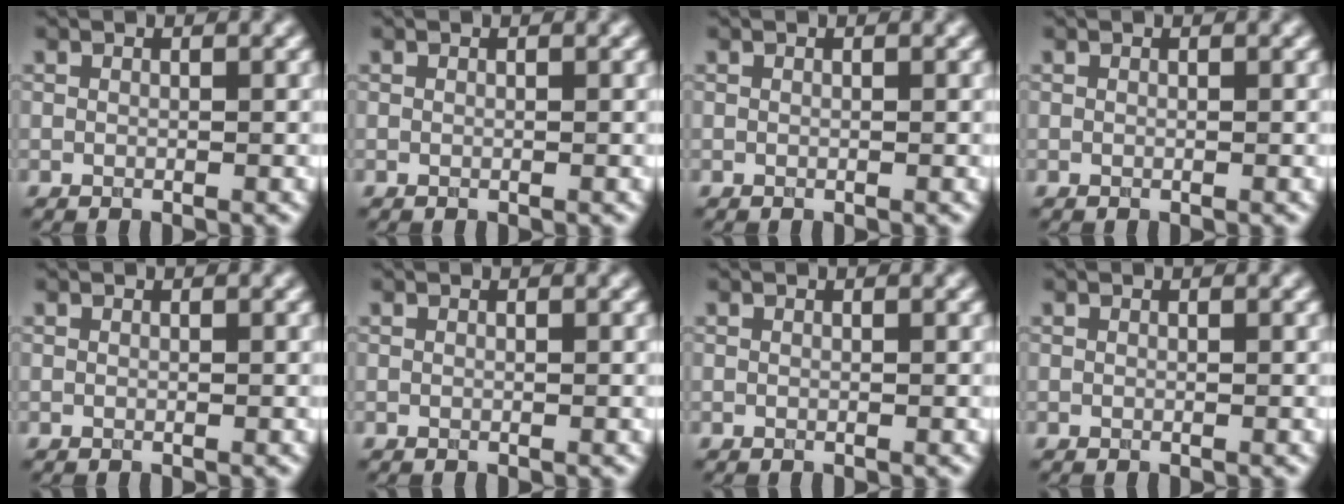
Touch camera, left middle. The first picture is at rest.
{"total": 0.0}
{"total": 0.0}
{"total": 0.0}
{"total": 0.0}
{"total": 0.0}
{"total": 0.0}
{"total": 0.0}